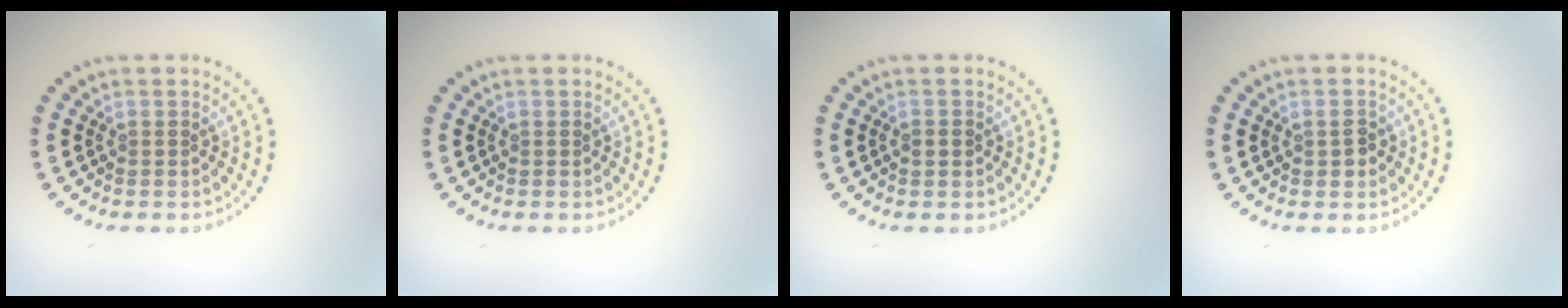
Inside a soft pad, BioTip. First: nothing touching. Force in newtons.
{"total": 0.0}
{"total": 1.3, "press": 1.3, "slide": 0.1}
{"total": 1.5, "press": 1.5, "slide": 0.3}